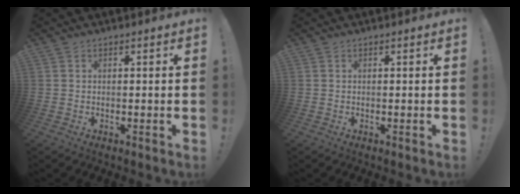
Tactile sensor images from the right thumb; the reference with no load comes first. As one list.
[{"total": 0.0}]